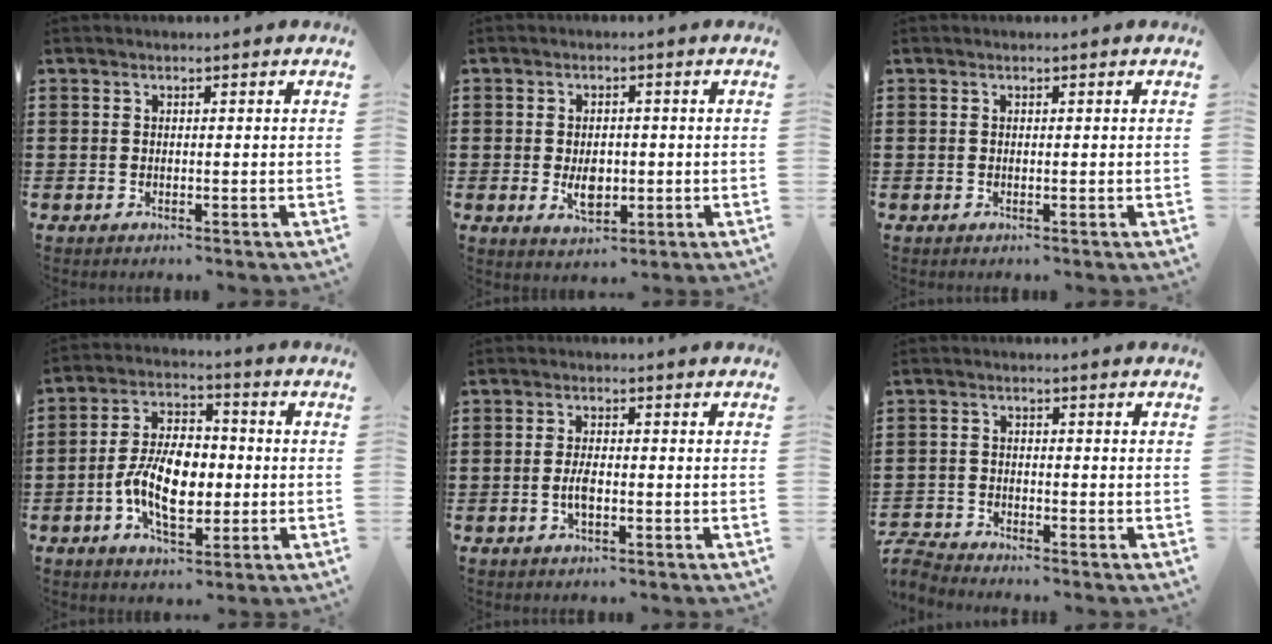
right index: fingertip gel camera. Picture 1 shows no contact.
{"total": 4.1, "force": [-0.6, 2.5, 3.2], "torque": [-0.047, -0.002, -0.014]}
{"total": 0.0}
{"total": 9.8, "force": [-1.9, 5.7, 7.8], "torque": [-0.164, 0.004, -0.042]}
{"total": 3.2, "force": [-0.9, 1.0, 2.9], "torque": [-0.061, -0.002, -0.018]}
{"total": 2.6, "force": [-2.6, 0.1, 0.0], "torque": [-0.012, -0.003, -0.059]}